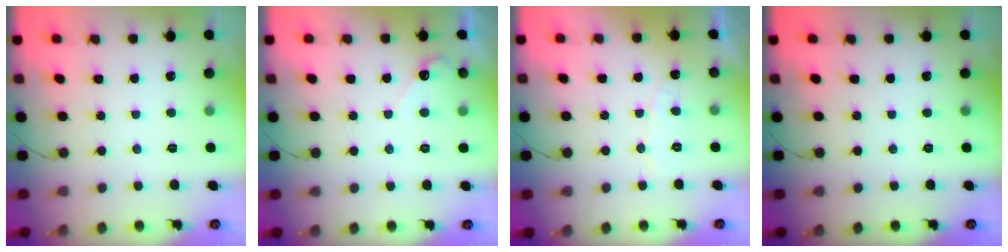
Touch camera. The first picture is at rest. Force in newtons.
{"total": 4.1, "press": 4.1, "slide": 0.3}
{"total": 4.4, "press": 4.4, "slide": 0.3}
{"total": 0.0}